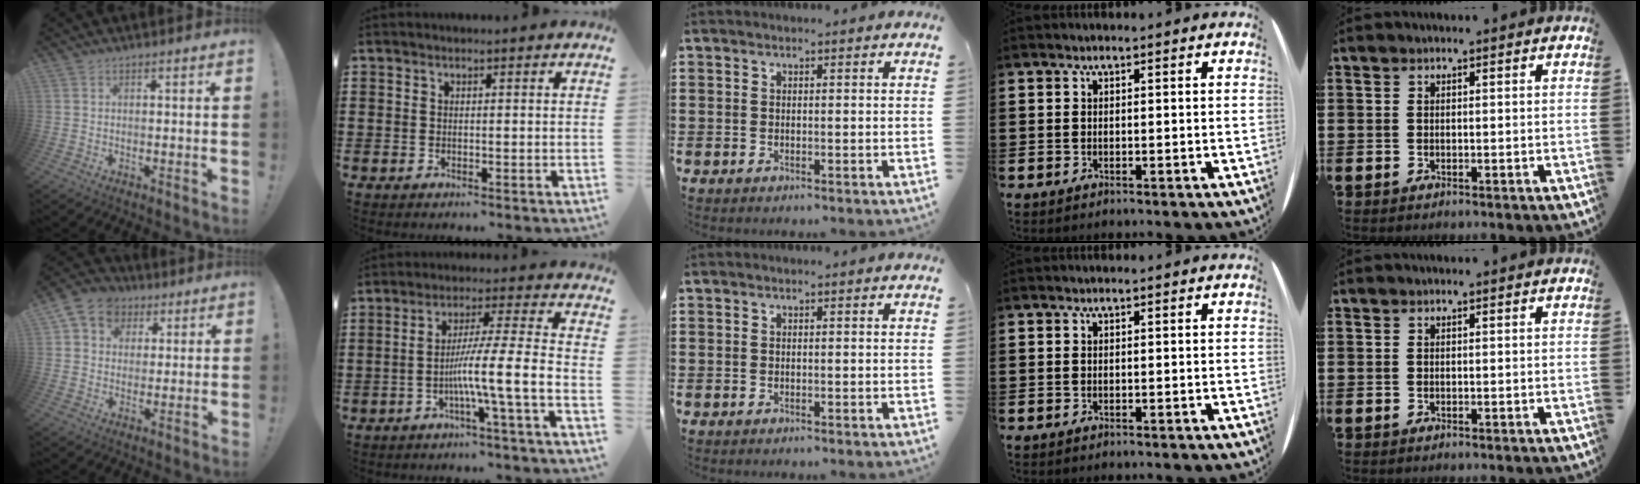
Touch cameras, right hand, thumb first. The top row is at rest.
{"thumb": {"total": 9.1, "force": [3.5, 7.7, 3.3], "torque": [-0.049, -0.010, 0.071]}, "index": {"total": 9.0, "force": [-3.7, -0.2, 8.2], "torque": [-0.141, -0.001, -0.070]}}